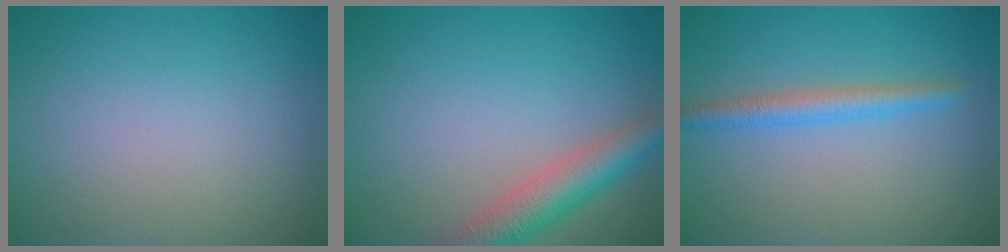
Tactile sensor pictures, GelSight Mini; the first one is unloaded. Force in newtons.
{"total": 4.7, "press": 4.7, "slide": 0.2}
{"total": 2.4, "press": 2.4, "slide": 0.1}